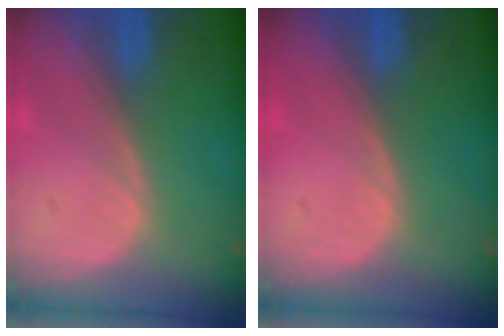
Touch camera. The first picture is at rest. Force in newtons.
{"total": 0.0}